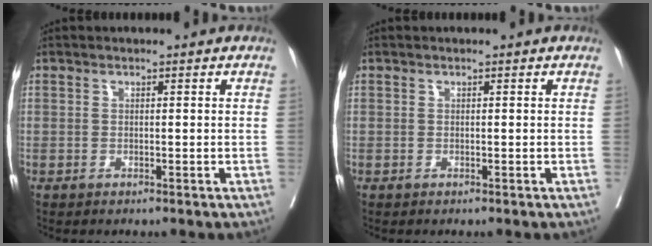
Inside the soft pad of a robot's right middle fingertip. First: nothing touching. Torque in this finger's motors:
{"motor_torque": [-0.03, 0.01, -0.02, 0.00]}